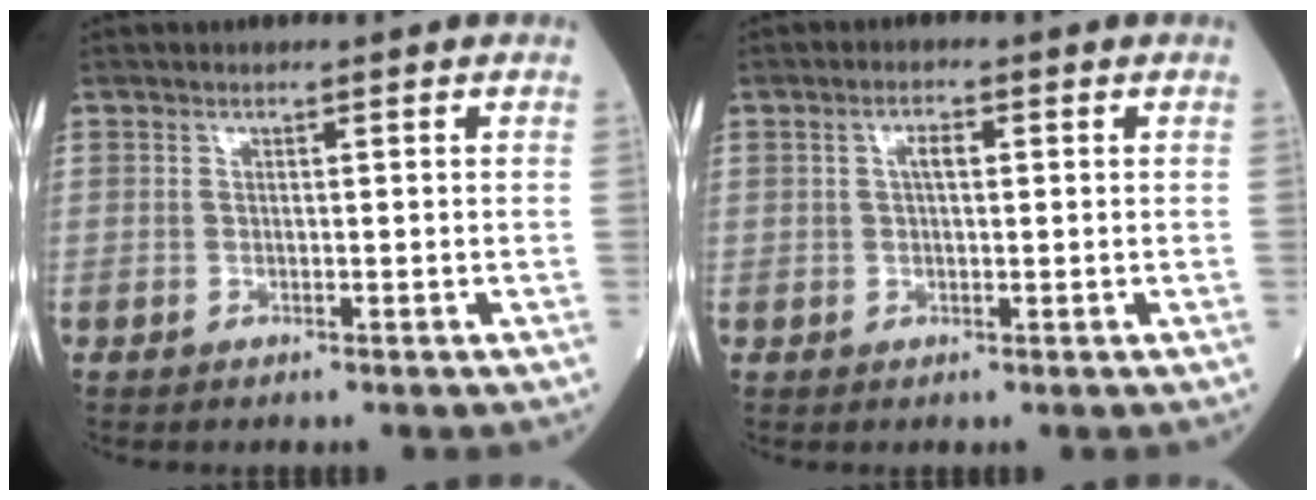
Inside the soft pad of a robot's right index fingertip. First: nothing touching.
{"total": 2.1, "force": [0.5, 0.9, 1.8], "torque": [-0.033, 0.009, 0.009]}